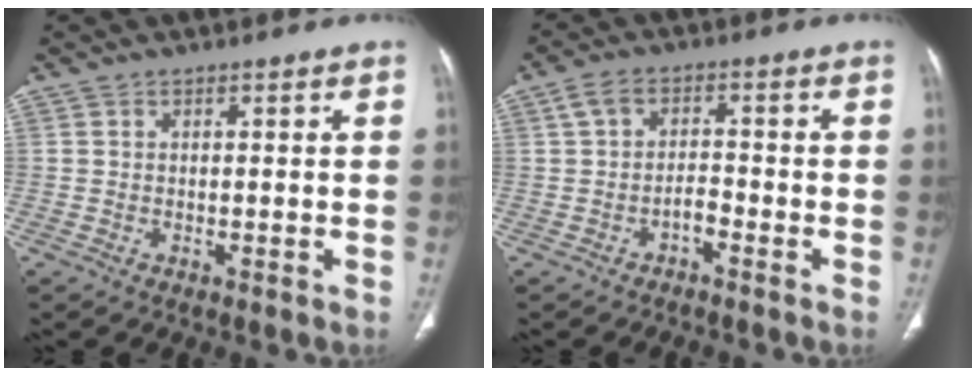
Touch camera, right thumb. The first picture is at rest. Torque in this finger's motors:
{"motor_torque": [0.32, 0.22, 0.16, -0.36, 0.00]}